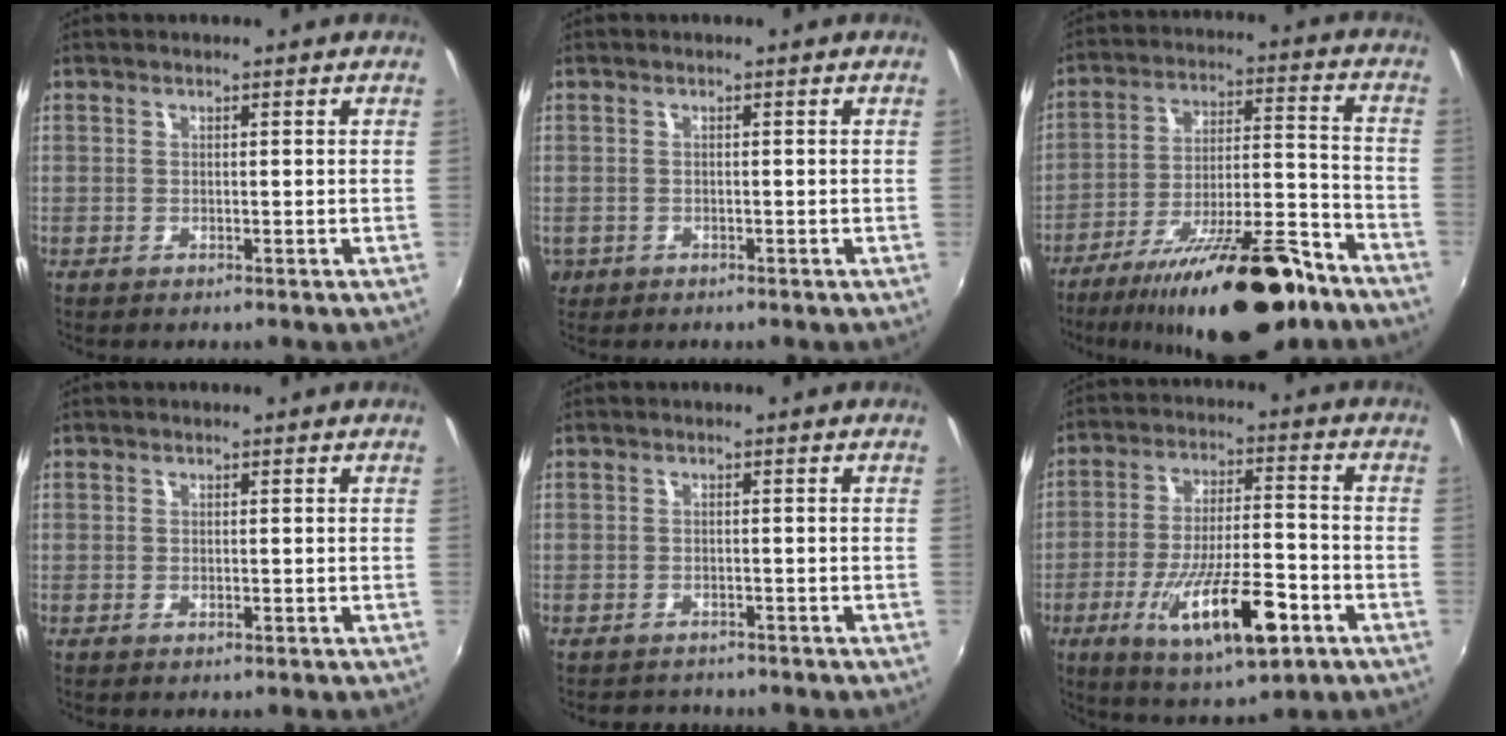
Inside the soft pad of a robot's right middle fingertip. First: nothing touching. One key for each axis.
{"total": 2.6, "fx": -0.9, "fy": 2.2, "fz": 1.0, "tx": -0.026, "ty": -0.004, "tz": -0.012}
{"total": 22.8, "fx": -16.8, "fy": 5.8, "fz": 14.2, "tx": -0.240, "ty": -0.017, "tz": -0.255}
{"total": 0.0}
{"total": 3.2, "fx": -2.9, "fy": 1.2, "fz": 0.3, "tx": -0.016, "ty": -0.007, "tz": -0.046}
{"total": 16.2, "fx": -7.2, "fy": 4.7, "fz": 13.8, "tx": -0.257, "ty": -0.022, "tz": -0.113}